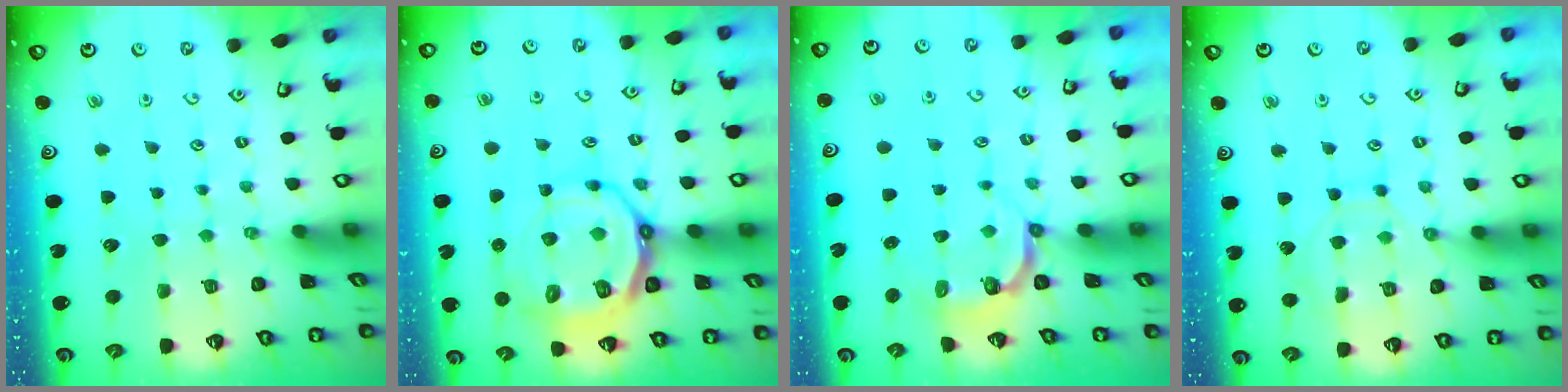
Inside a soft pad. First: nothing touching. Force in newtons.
{"total": 14.9, "press": 14.5, "slide": 3.3}
{"total": 4.9, "press": 3.8, "slide": 3.0}
{"total": 9.3, "press": 9.2, "slide": 0.9}